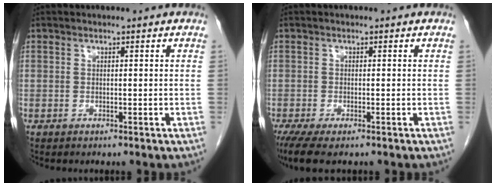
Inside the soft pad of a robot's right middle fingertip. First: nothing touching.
{"total": 5.3, "force": [-3.8, 1.4, 3.5], "torque": [-0.062, -0.017, -0.061]}